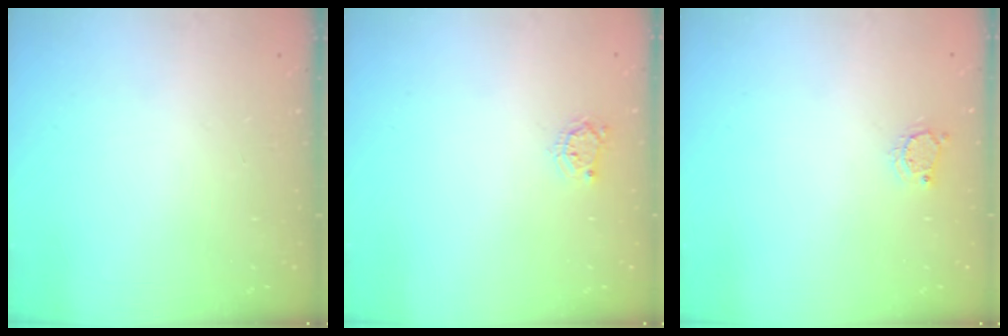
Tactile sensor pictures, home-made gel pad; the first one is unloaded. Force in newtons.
{"total": 3.3, "press": 3.3, "slide": 0.3}
{"total": 4.4, "press": 4.4, "slide": 0.5}